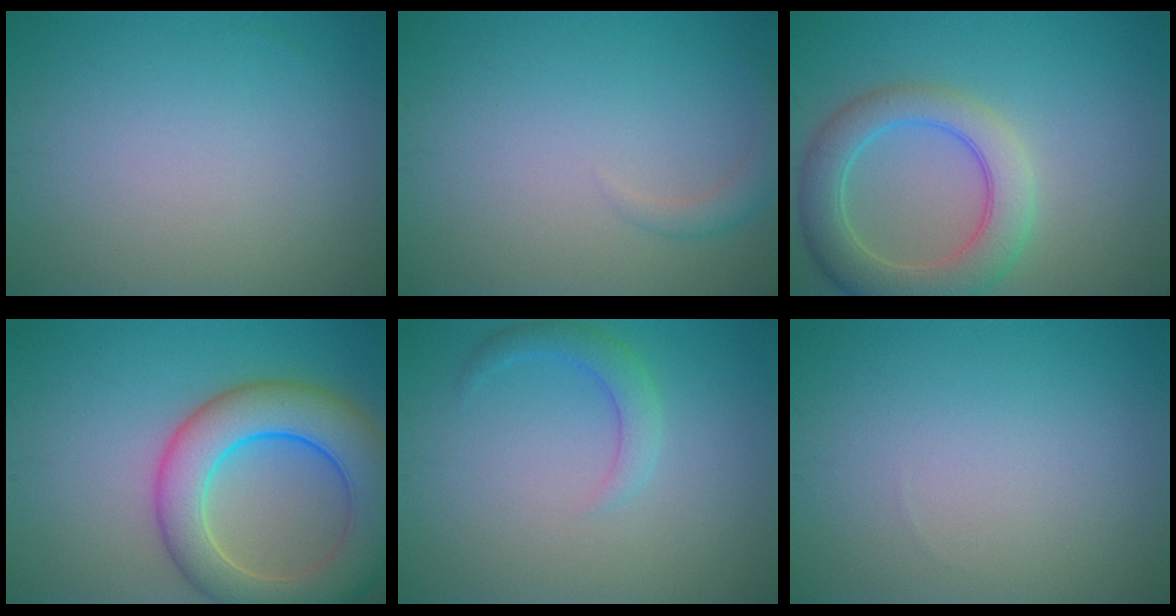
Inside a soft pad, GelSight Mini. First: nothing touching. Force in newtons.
{"total": 1.5, "press": 1.5, "slide": 0.1}
{"total": 6.1, "press": 6.0, "slide": 0.6}
{"total": 9.4, "press": 9.4, "slide": 0.5}
{"total": 2.2, "press": 2.1, "slide": 0.2}
{"total": 0.0}